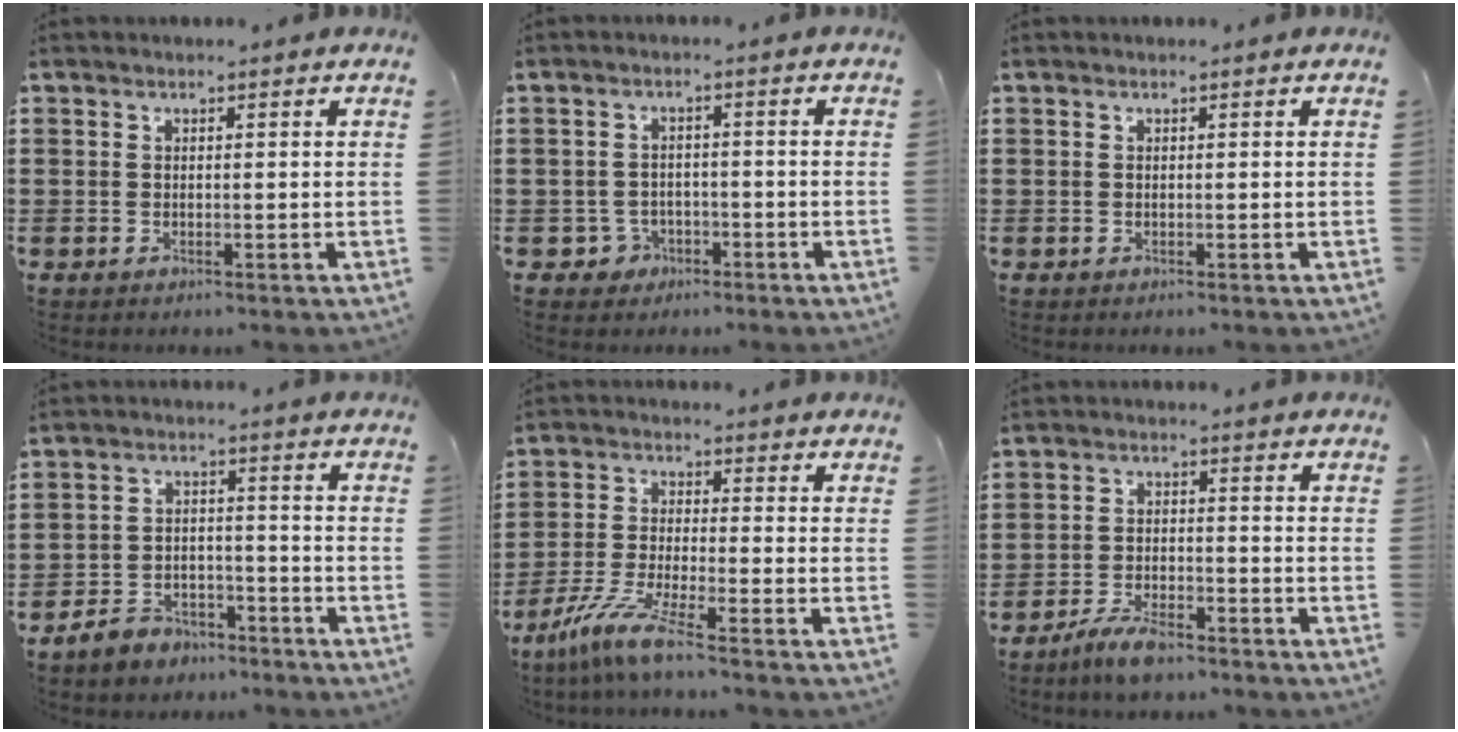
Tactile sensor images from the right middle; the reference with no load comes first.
{"total": 2.9, "force": [-1.9, 2.1, 0.5], "torque": [-0.018, 0.004, -0.042]}
{"total": 0.0}
{"total": 4.5, "force": [-4.2, 1.5, 0.7], "torque": [-0.021, 0.011, -0.089]}
{"total": 7.2, "force": [-5.6, 0.1, 4.5], "torque": [-0.104, -0.018, -0.113]}
{"total": 4.8, "force": [-4.0, 1.1, 2.4], "torque": [-0.058, 0.001, -0.081]}